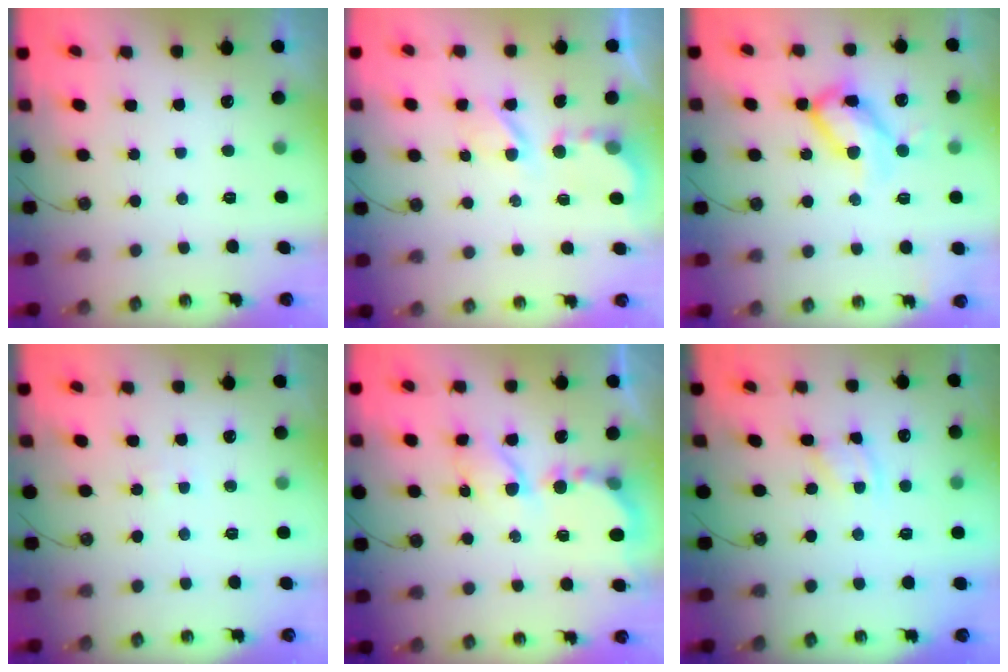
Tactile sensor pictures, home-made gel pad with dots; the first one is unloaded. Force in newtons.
{"total": 5.3, "press": 5.3, "slide": 0.4}
{"total": 14.2, "press": 14.1, "slide": 1.3}
{"total": 2.8, "press": 2.8, "slide": 0.3}
{"total": 7.7, "press": 7.6, "slide": 0.6}
{"total": 1.9, "press": 1.9, "slide": 0.3}